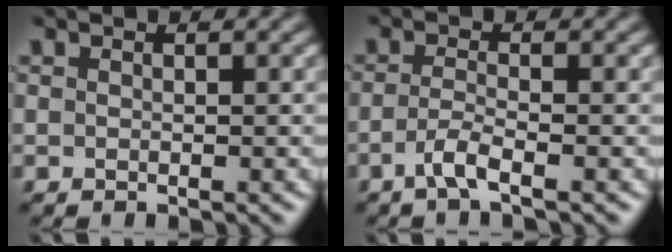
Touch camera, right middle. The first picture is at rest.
{"total": 2.3, "force": [-1.2, 0.4, 1.9], "torque": [-0.039, 0.000, -0.034]}